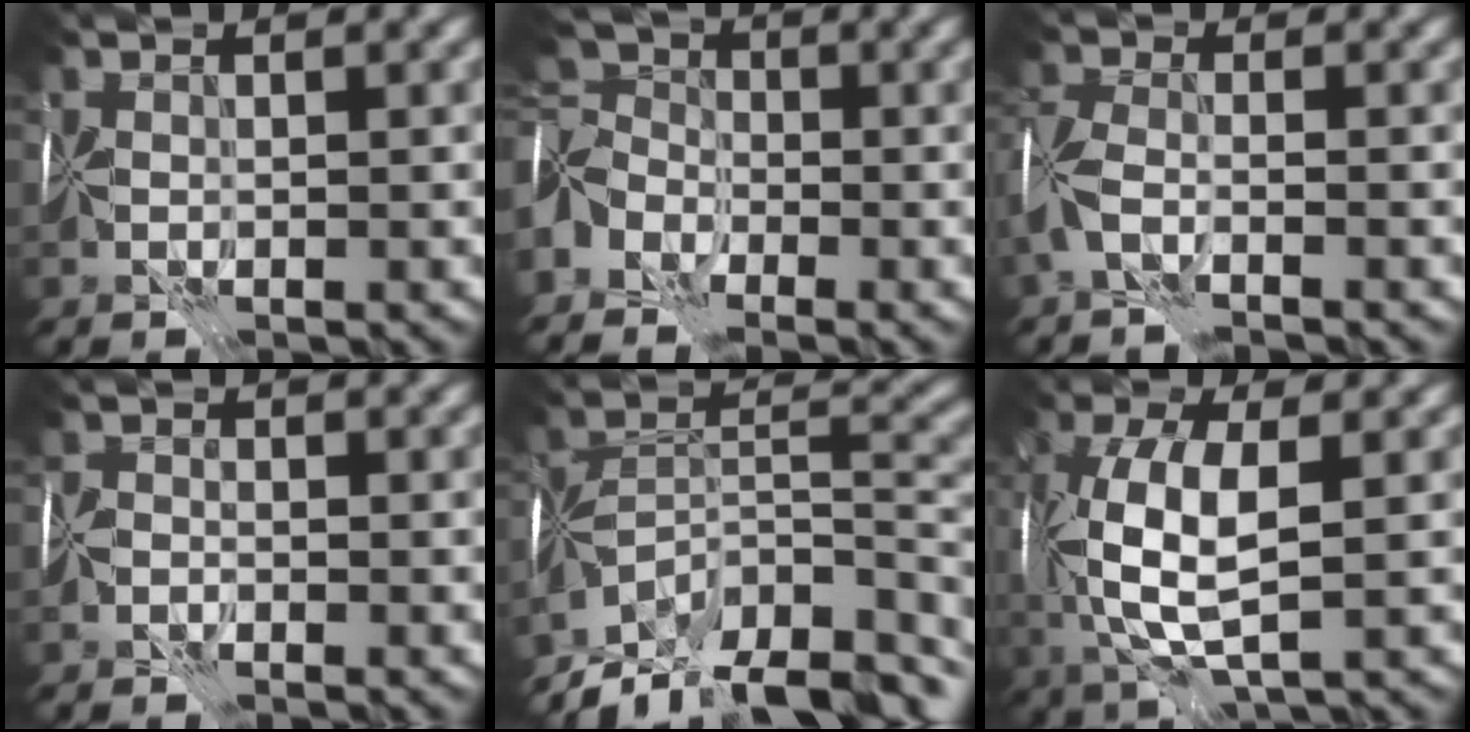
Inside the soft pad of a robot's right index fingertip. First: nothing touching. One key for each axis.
{"total": 5.0, "fx": -3.3, "fy": 3.1, "fz": 2.3, "tx": -0.043, "ty": 0.002, "tz": -0.082}
{"total": 3.5, "fx": -2.2, "fy": 1.2, "fz": 2.4, "tx": -0.052, "ty": 0.004, "tz": -0.055}
{"total": 1.2, "fx": -1.0, "fy": 0.6, "fz": 0.1, "tx": 0.005, "ty": 0.005, "tz": -0.026}
{"total": 13.4, "fx": -9.5, "fy": 5.7, "fz": 7.6, "tx": -0.149, "ty": 0.014, "tz": -0.144}
{"total": 8.1, "fx": 0.8, "fy": 3.4, "fz": 7.3, "tx": -0.163, "ty": 0.014, "tz": 0.015}